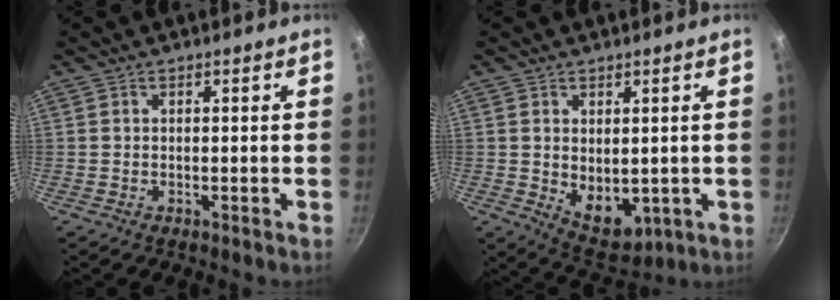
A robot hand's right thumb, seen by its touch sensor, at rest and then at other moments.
{"total": 7.9, "force": [0.4, 5.2, 6.0], "torque": [-0.071, -0.021, 0.025]}